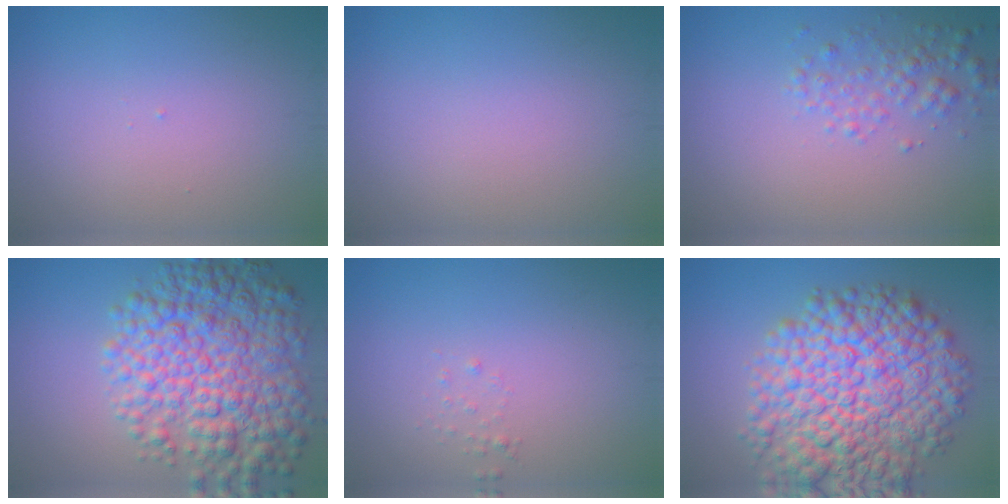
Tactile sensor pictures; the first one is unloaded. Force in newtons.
{"total": 0.0}
{"total": 2.3, "press": 2.3, "slide": 0.0}
{"total": 9.7, "press": 9.7, "slide": 0.3}
{"total": 0.6, "press": 0.6, "slide": 0.1}
{"total": 12.7, "press": 12.7, "slide": 0.4}